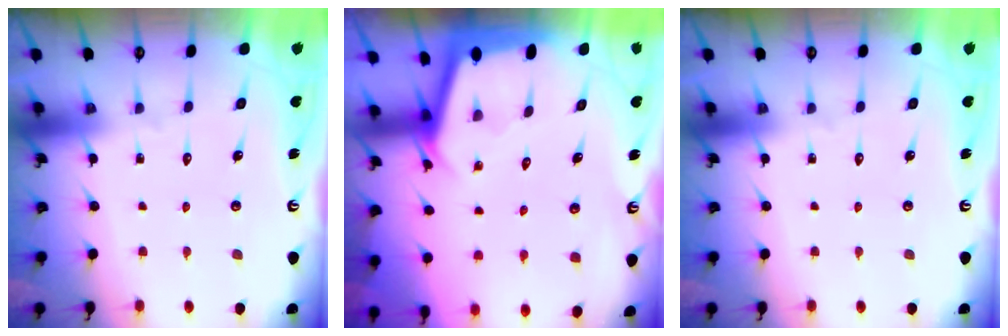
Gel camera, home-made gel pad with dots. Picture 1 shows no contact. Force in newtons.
{"total": 2.3, "press": 2.3, "slide": 0.1}
{"total": 0.0}